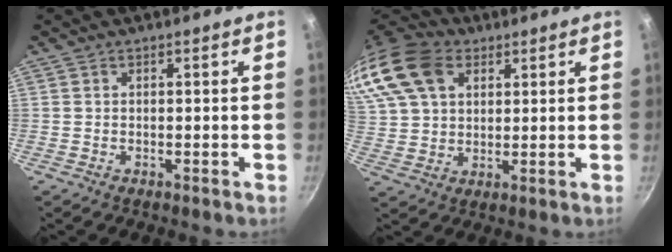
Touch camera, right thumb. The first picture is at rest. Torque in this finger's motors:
{"motor_torque": [-1.29, 2.08, 0.76, -0.17, 0.18]}